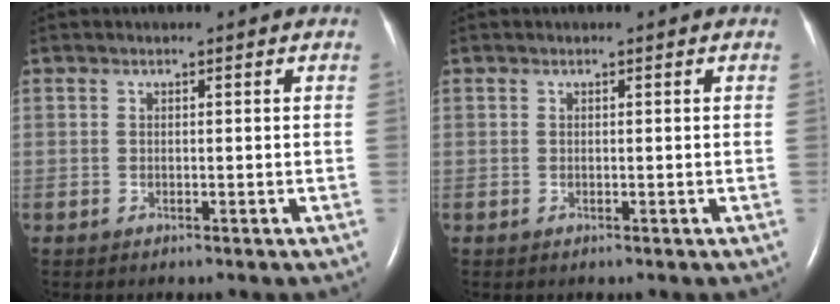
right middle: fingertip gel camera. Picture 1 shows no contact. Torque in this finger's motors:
{"motor_torque": [0.04, -0.11, 0.00, 0.00]}